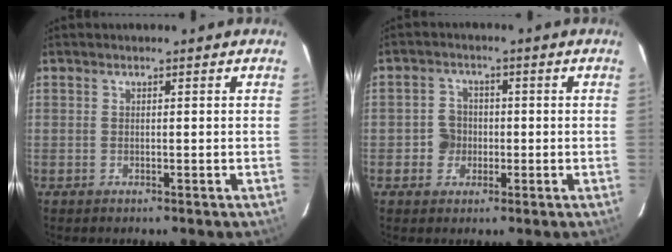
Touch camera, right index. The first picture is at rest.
{"total": 4.0, "force": [-1.0, 3.8, 0.8], "torque": [-0.011, 0.012, -0.016]}